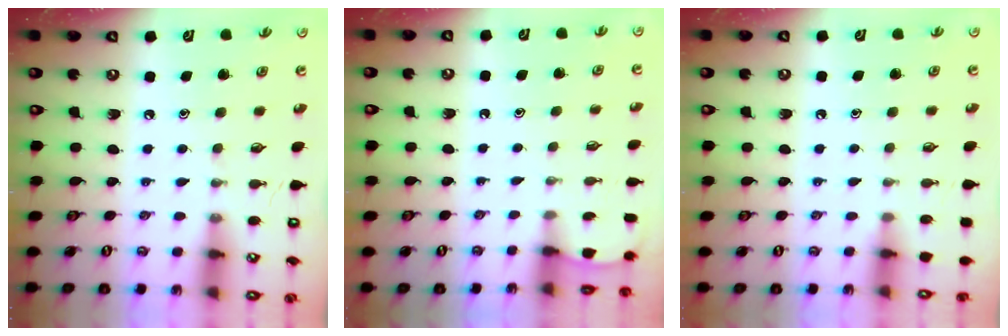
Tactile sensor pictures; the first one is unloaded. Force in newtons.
{"total": 0.9, "press": 0.9, "slide": 0.1}
{"total": 3.0, "press": 2.9, "slide": 0.5}